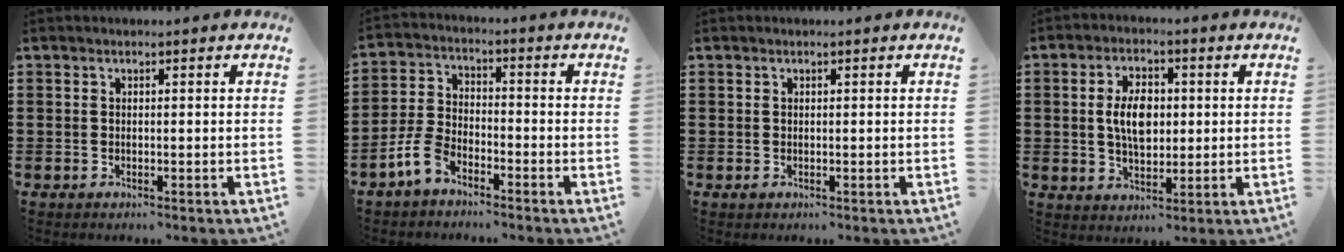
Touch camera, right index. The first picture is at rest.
{"total": 5.5, "force": [-3.7, 2.5, 3.2], "torque": [-0.087, 0.003, -0.078]}
{"total": 0.0}
{"total": 6.3, "force": [0.4, 3.6, 5.2], "torque": [-0.098, 0.004, 0.000]}